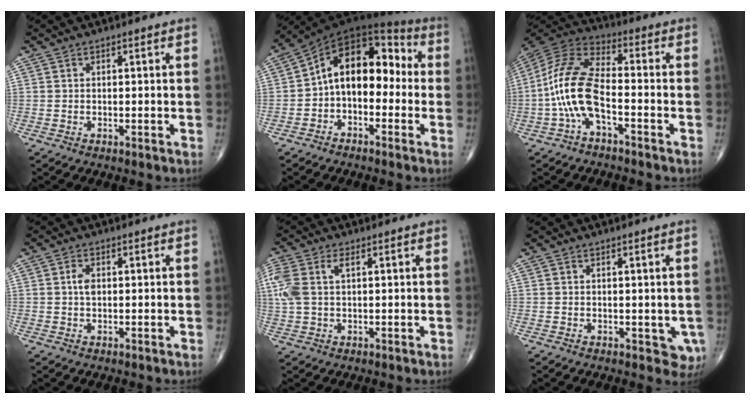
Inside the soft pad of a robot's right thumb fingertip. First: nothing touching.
{"total": 13.6, "force": [-1.1, 8.7, 10.3], "torque": [-0.122, 0.054, -0.037]}
{"total": 12.8, "force": [-3.6, 5.7, 10.9], "torque": [-0.233, 0.042, -0.075]}
{"total": 2.2, "force": [0.3, 1.4, 1.7], "torque": [-0.031, 0.002, 0.002]}
{"total": 8.4, "force": [2.1, 4.8, 6.6], "torque": [-0.186, 0.023, 0.046]}
{"total": 3.1, "force": [-0.1, 2.1, 2.3], "torque": [-0.009, -0.002, 0.004]}